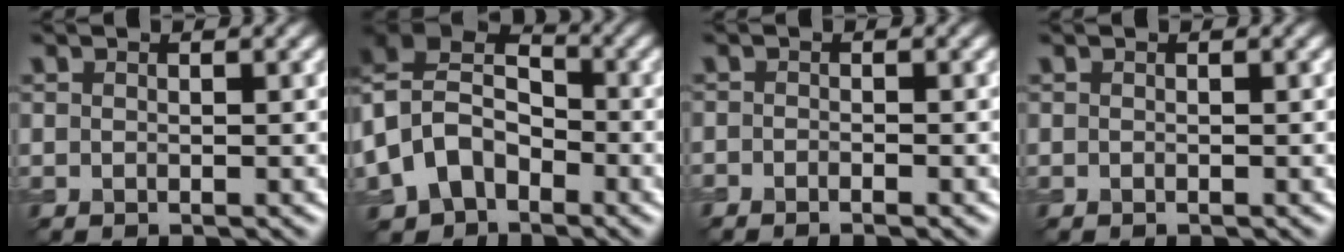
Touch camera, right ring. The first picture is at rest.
{"total": 9.8, "force": [-2.9, 7.4, 5.8], "torque": [-0.111, -0.007, -0.061]}
{"total": 1.1, "force": [-0.9, 0.1, 0.6], "torque": [-0.013, -0.004, -0.017]}
{"total": 0.0}